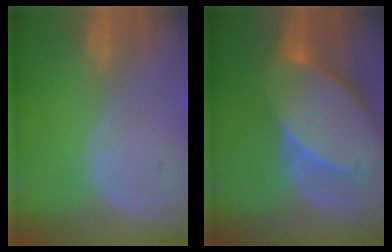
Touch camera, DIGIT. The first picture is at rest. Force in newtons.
{"total": 10.7, "press": 9.4, "slide": 5.1}